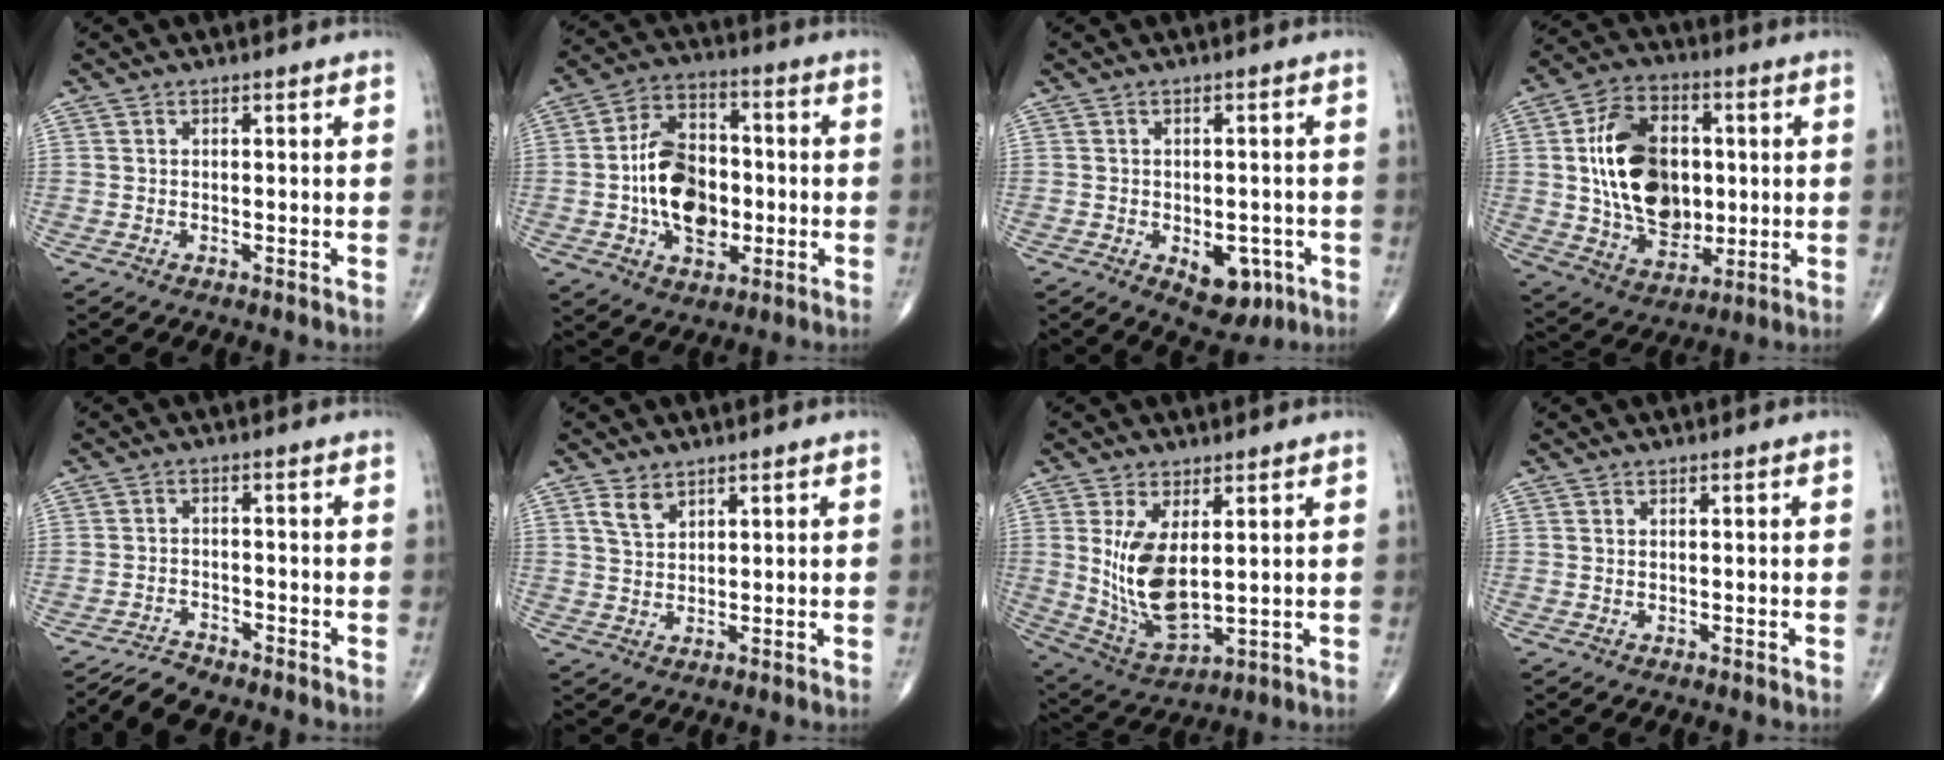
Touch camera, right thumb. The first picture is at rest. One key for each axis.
{"total": 14.9, "fx": -1.7, "fy": 9.9, "fz": 11.0, "tx": -0.162, "ty": 0.025, "tz": -0.029}
{"total": 7.4, "fx": -2.7, "fy": 4.5, "fz": 5.2, "tx": -0.042, "ty": 0.009, "tz": -0.024}
{"total": 18.9, "fx": 1.6, "fy": 12.9, "fz": 13.8, "tx": -0.202, "ty": 0.001, "tz": 0.033}
{"total": 3.5, "fx": -3.4, "fy": 0.5, "fz": 0.9, "tx": -0.028, "ty": 0.008, "tz": -0.063}
{"total": 3.4, "fx": 2.2, "fy": 1.9, "fz": 1.7, "tx": -0.027, "ty": -0.013, "tz": 0.050}
{"total": 12.1, "fx": 1.9, "fy": 5.7, "fz": 10.5, "tx": -0.196, "ty": -0.024, "tz": 0.057}
{"total": 0.0}